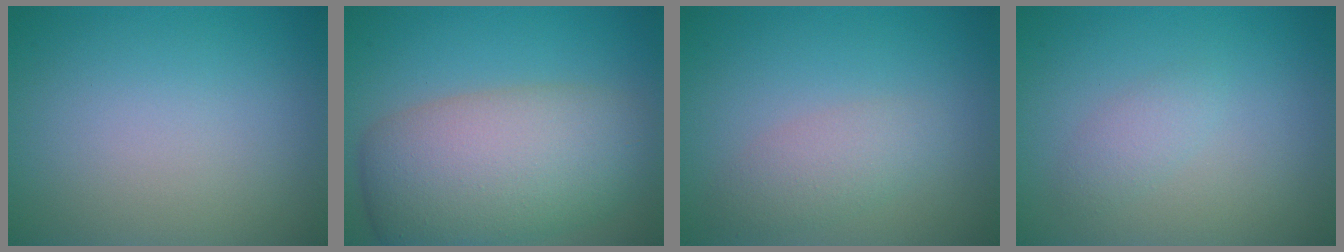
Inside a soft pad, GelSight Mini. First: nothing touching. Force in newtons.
{"total": 9.4, "press": 9.3, "slide": 0.5}
{"total": 2.4, "press": 2.4, "slide": 0.1}
{"total": 1.4, "press": 1.4, "slide": 0.1}